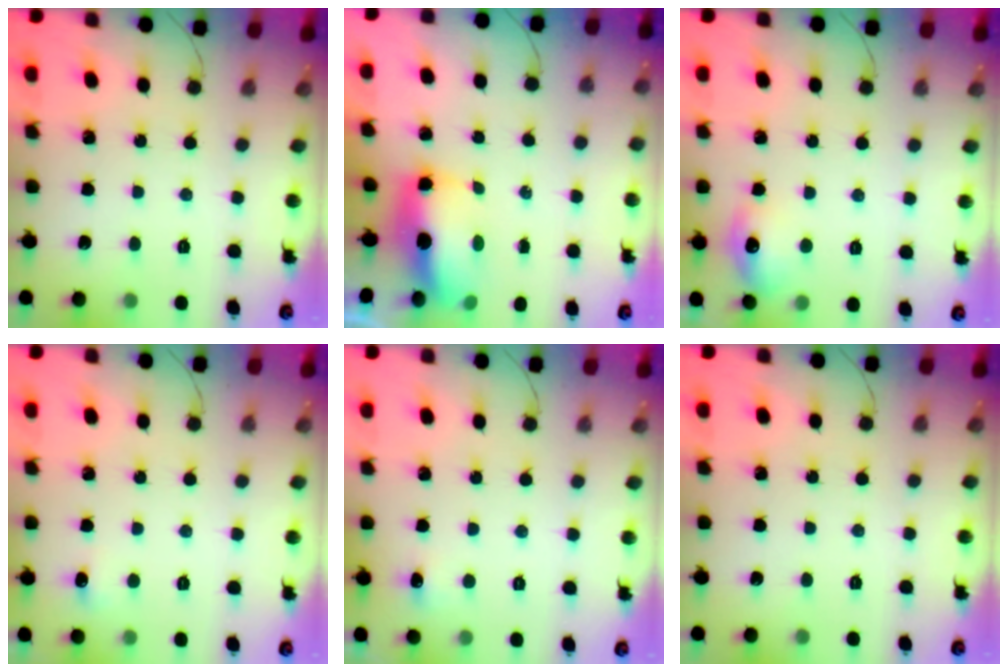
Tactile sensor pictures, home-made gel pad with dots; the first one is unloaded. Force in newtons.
{"total": 8.2, "press": 8.1, "slide": 1.0}
{"total": 9.5, "press": 9.4, "slide": 0.9}
{"total": 11.1, "press": 3.0, "slide": 10.7}
{"total": 3.9, "press": 3.8, "slide": 1.0}
{"total": 0.0}